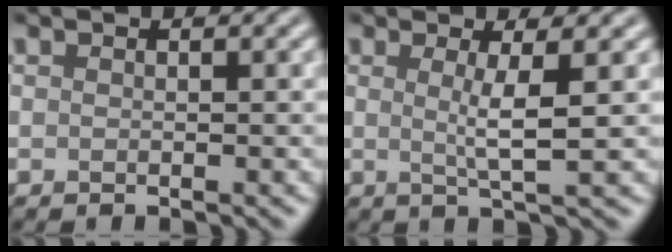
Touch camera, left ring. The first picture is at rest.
{"total": 3.1, "force": [0.5, 0.5, 3.0], "torque": [-0.050, -0.006, 0.005]}